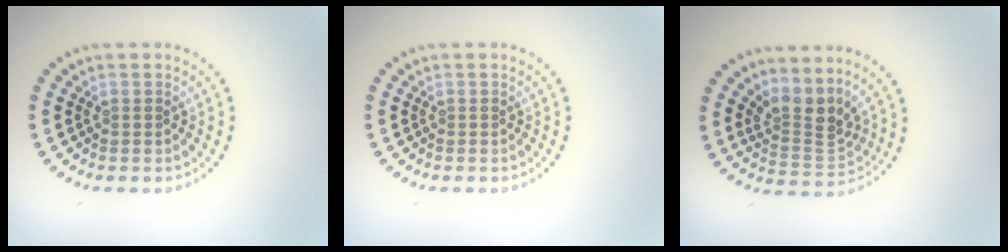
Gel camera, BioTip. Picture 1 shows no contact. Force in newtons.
{"total": 0.0}
{"total": 3.4, "press": 2.5, "slide": 2.3}